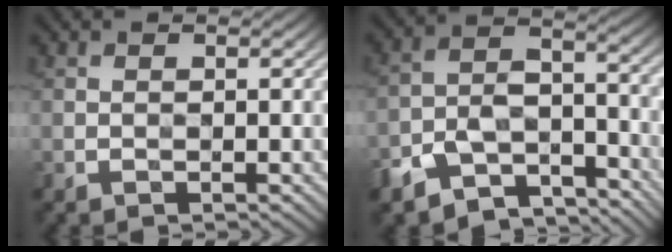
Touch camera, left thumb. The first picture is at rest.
{"total": 10.5, "force": [-7.9, 5.2, 4.6], "torque": [-0.082, -0.011, -0.145]}